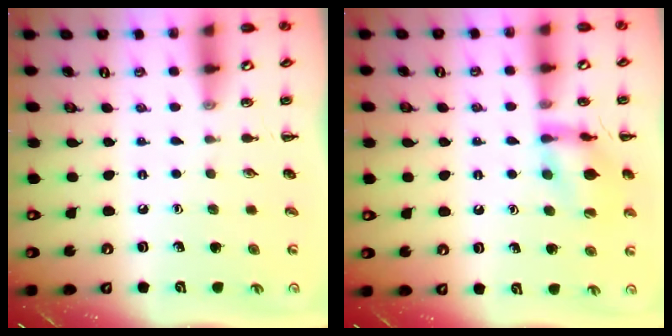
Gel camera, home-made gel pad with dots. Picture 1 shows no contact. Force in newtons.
{"total": 13.8, "press": 13.7, "slide": 0.7}